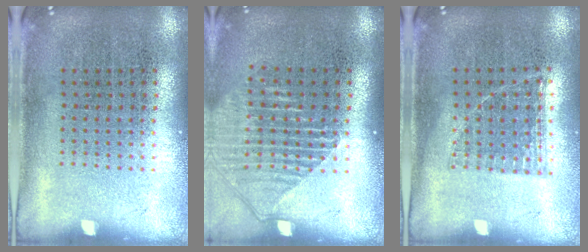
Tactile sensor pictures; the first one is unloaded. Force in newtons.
{"total": 1.6, "press": 1.4, "slide": 0.7}
{"total": 0.8, "press": 0.8, "slide": 0.3}